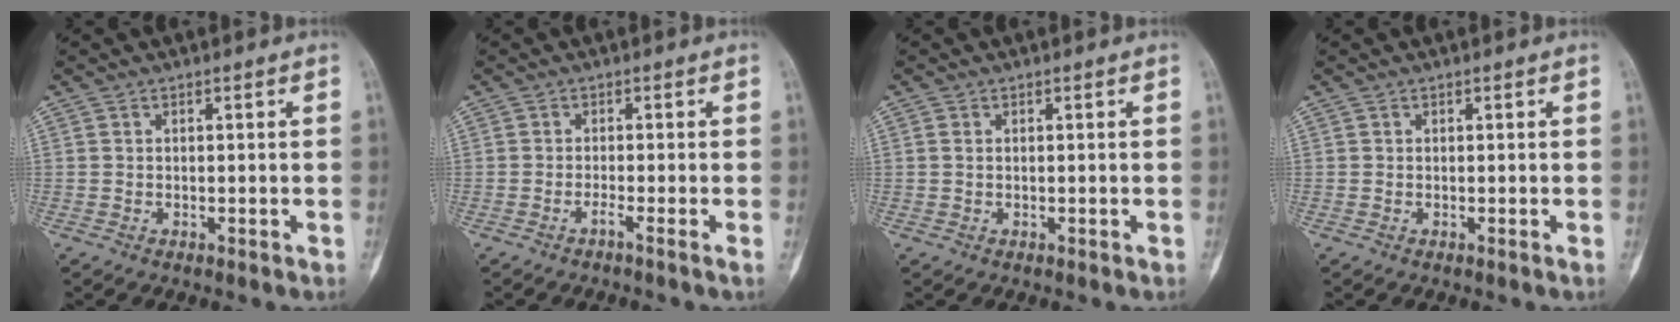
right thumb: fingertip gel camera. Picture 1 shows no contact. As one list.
[{"total": 1.5, "force": [-0.9, -0.6, 1.0], "torque": [-0.023, 0.002, -0.020]}, {"total": 0.6, "force": [0.2, 0.4, 0.3], "torque": [-0.003, 0.002, 0.003]}, {"total": 0.0}]